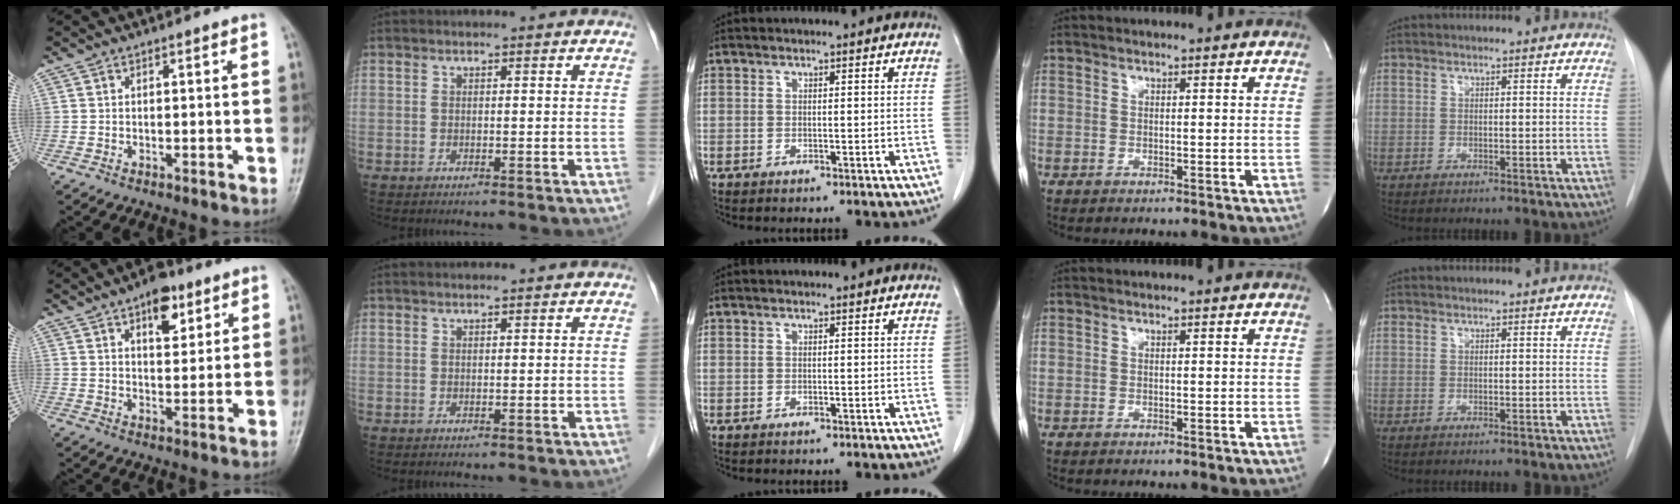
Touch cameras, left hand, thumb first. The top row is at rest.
{"thumb": {"total": 7.8, "force": [4.4, 3.8, 5.3], "torque": [-0.051, -0.020, 0.061]}, "index": {"total": 1.2, "force": [1.1, -0.1, 0.5], "torque": [-0.008, 0.015, 0.023]}}